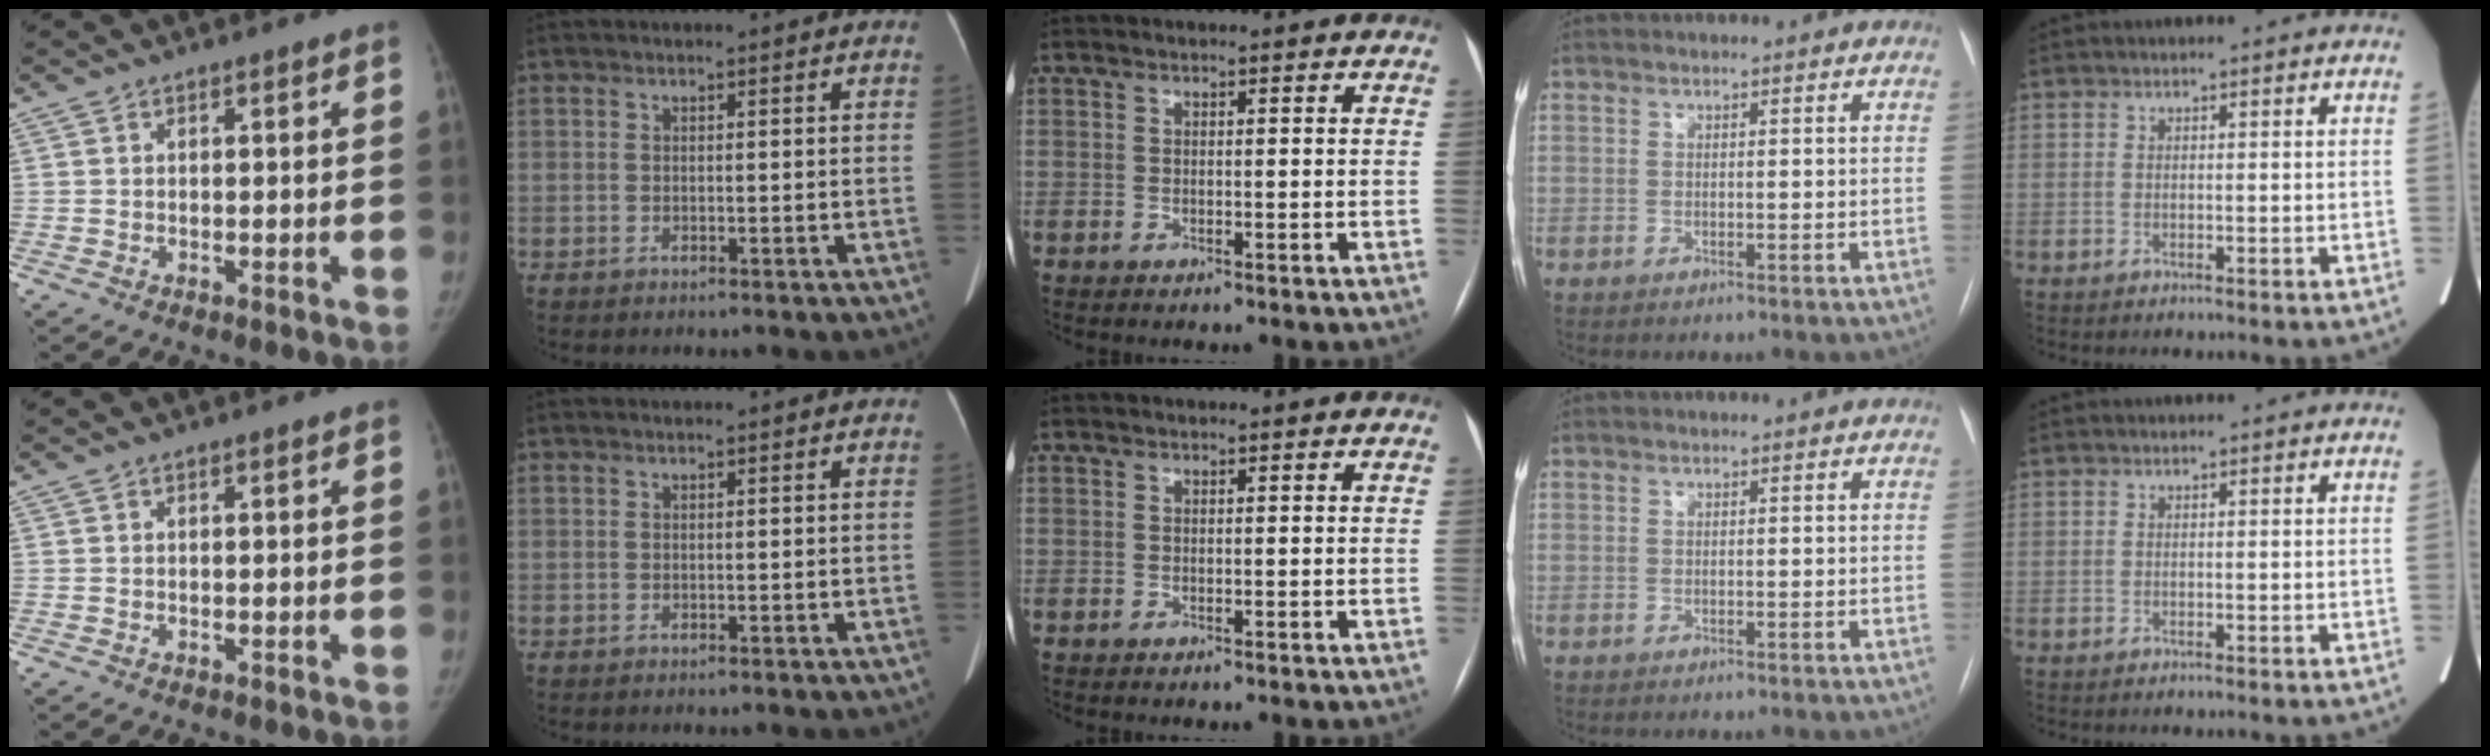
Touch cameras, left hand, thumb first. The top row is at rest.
{}